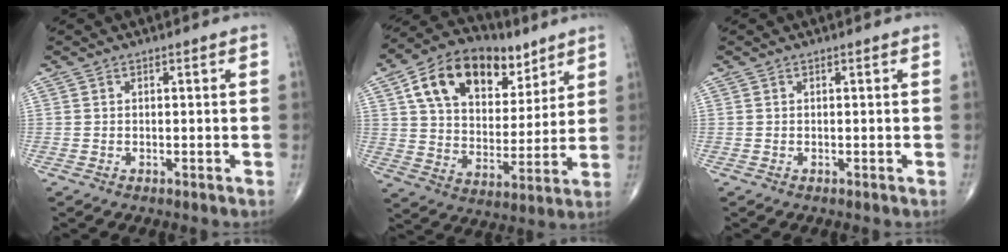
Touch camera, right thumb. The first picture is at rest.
{"total": 20.2, "force": [10.0, 12.6, 12.2], "torque": [-0.169, -0.018, 0.167]}
{"total": 0.0}